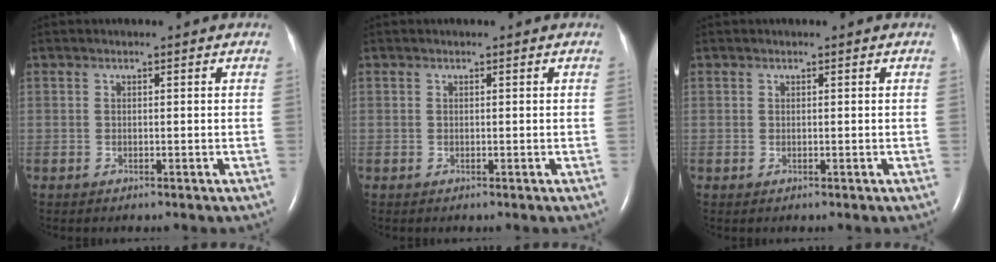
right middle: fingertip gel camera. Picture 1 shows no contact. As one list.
[{"total": 0.0}, {"total": 0.0}]